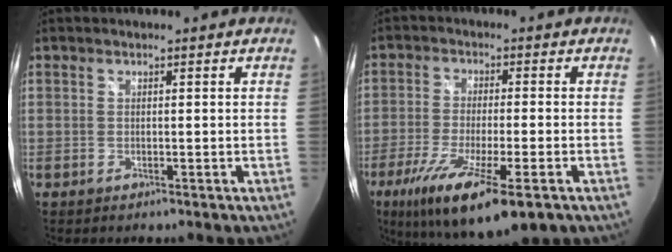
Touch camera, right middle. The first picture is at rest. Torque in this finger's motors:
{"motor_torque": [2.14, 0.00, 0.45, 0.21]}